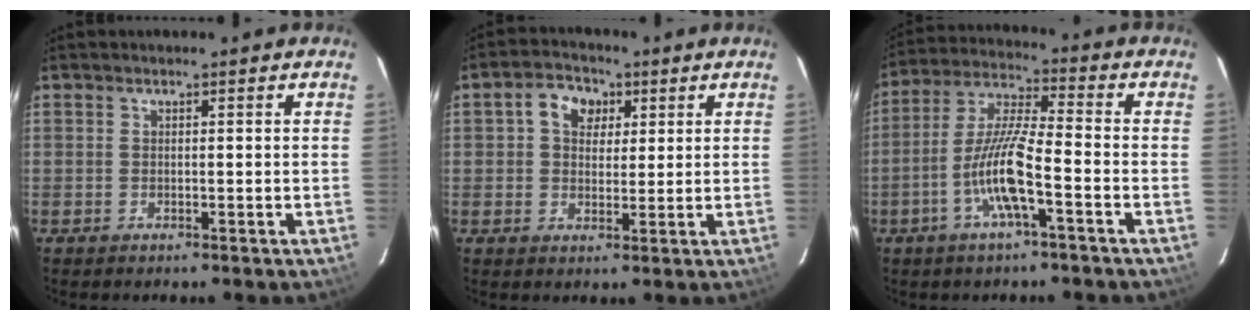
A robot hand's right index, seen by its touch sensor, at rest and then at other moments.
{"total": 6.0, "force": [2.0, 4.7, 3.1], "torque": [-0.053, 0.020, 0.033]}
{"total": 10.3, "force": [-4.2, 1.0, 9.3], "torque": [-0.195, 0.004, -0.083]}